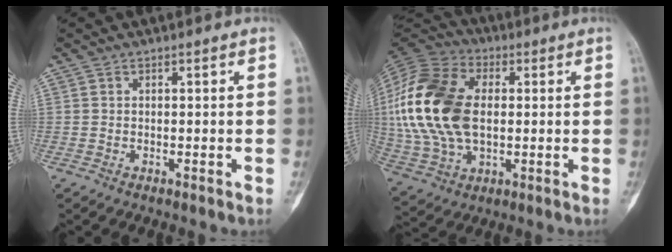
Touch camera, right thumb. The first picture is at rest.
{"total": 23.5, "force": [1.8, 14.6, 18.3], "torque": [-0.387, 0.003, 0.033]}